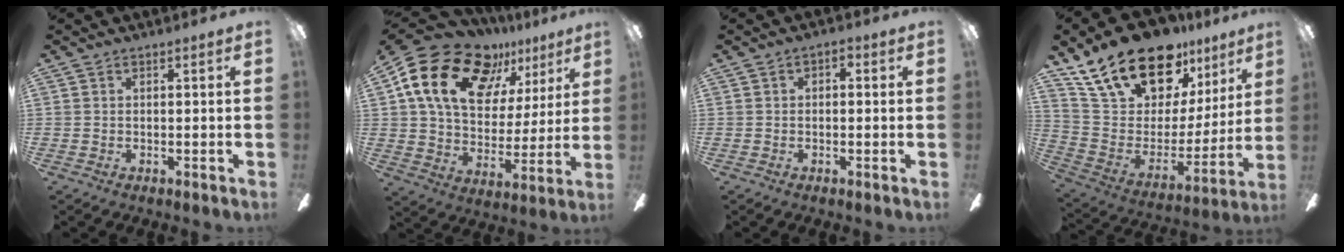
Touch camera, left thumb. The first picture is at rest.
{"total": 21.4, "force": [11.8, 13.4, 11.9], "torque": [-0.203, -0.053, 0.217]}
{"total": 1.5, "force": [-0.6, 1.0, 0.9], "torque": [-0.015, 0.009, -0.012]}
{"total": 22.3, "force": [16.9, 10.3, 10.2], "torque": [-0.182, -0.113, 0.312]}